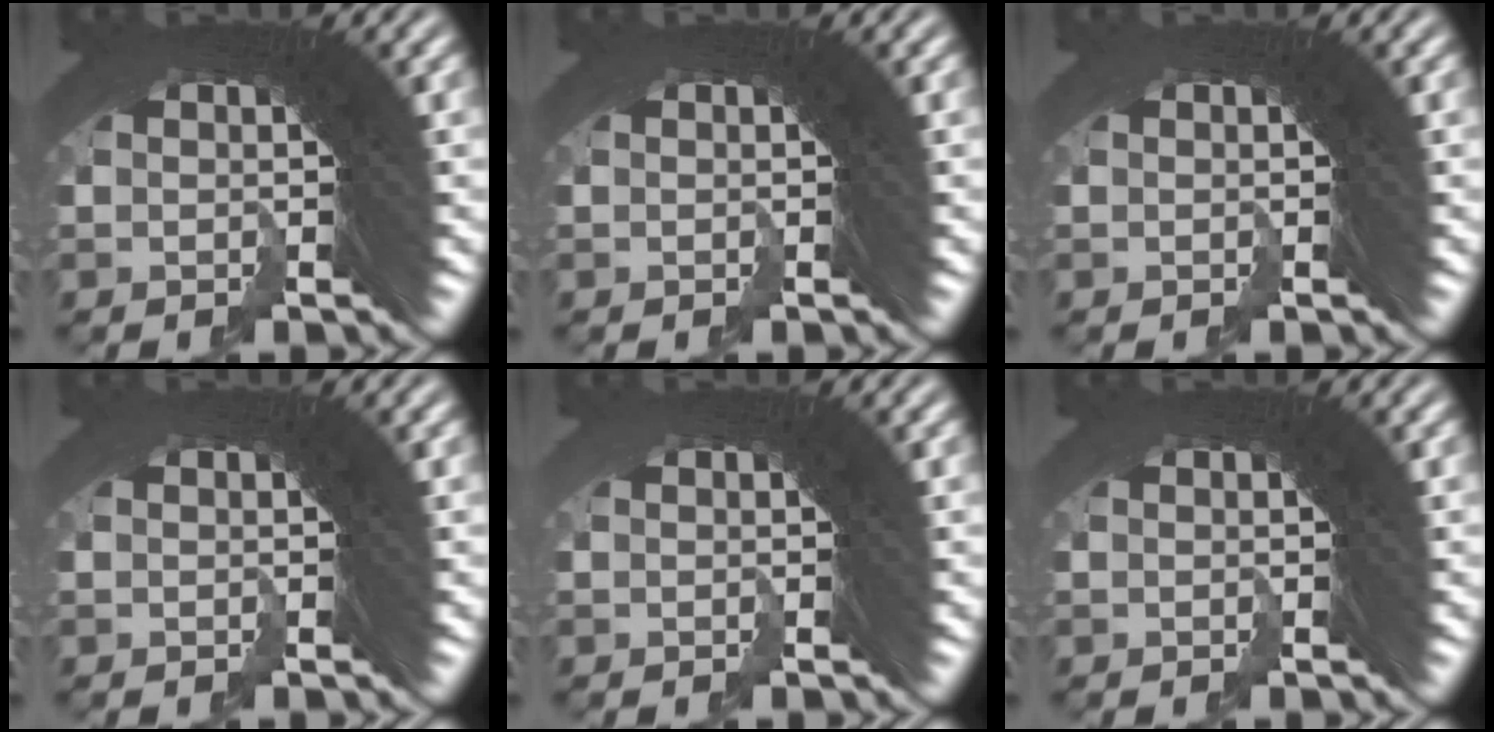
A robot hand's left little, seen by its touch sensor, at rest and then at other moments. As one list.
[{"total": 0.0}, {"total": 0.6, "force": [-0.1, -0.4, -0.5], "torque": [0.009, 0.000, -0.002]}, {"total": 1.2, "force": [-0.2, -0.6, -1.0], "torque": [0.015, -0.001, -0.003]}, {"total": 1.4, "force": [-0.2, -0.7, -1.1], "torque": [0.021, -0.001, -0.003]}, {"total": 0.6, "force": [-0.1, -0.2, -0.5], "torque": [0.009, -0.001, -0.003]}]